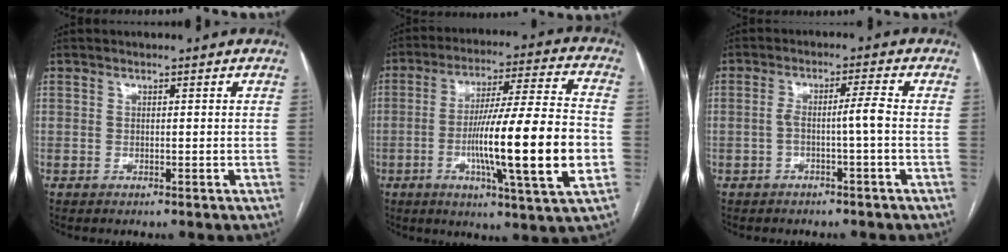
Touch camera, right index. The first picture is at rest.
{"total": 19.5, "force": [-3.9, 0.3, 19.1], "torque": [-0.300, -0.004, -0.062]}
{"total": 3.5, "force": [-0.9, -0.4, 3.3], "torque": [-0.059, 0.014, -0.012]}